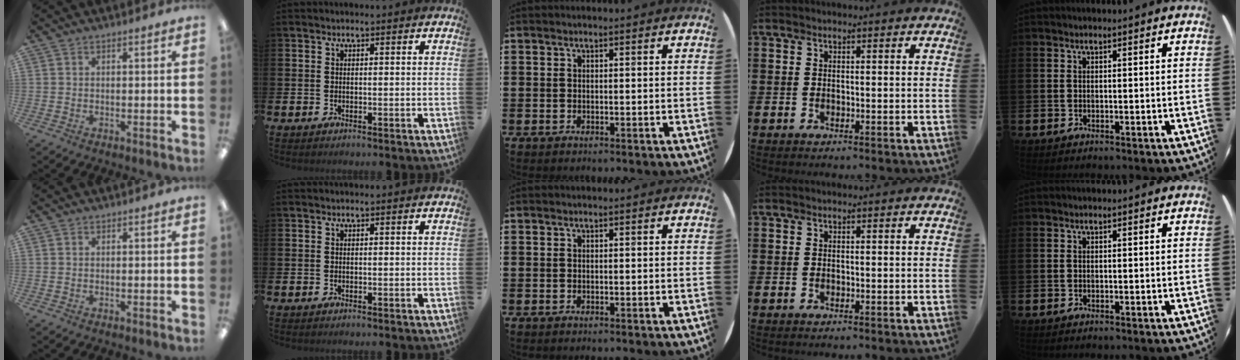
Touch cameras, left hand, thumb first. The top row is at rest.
{}